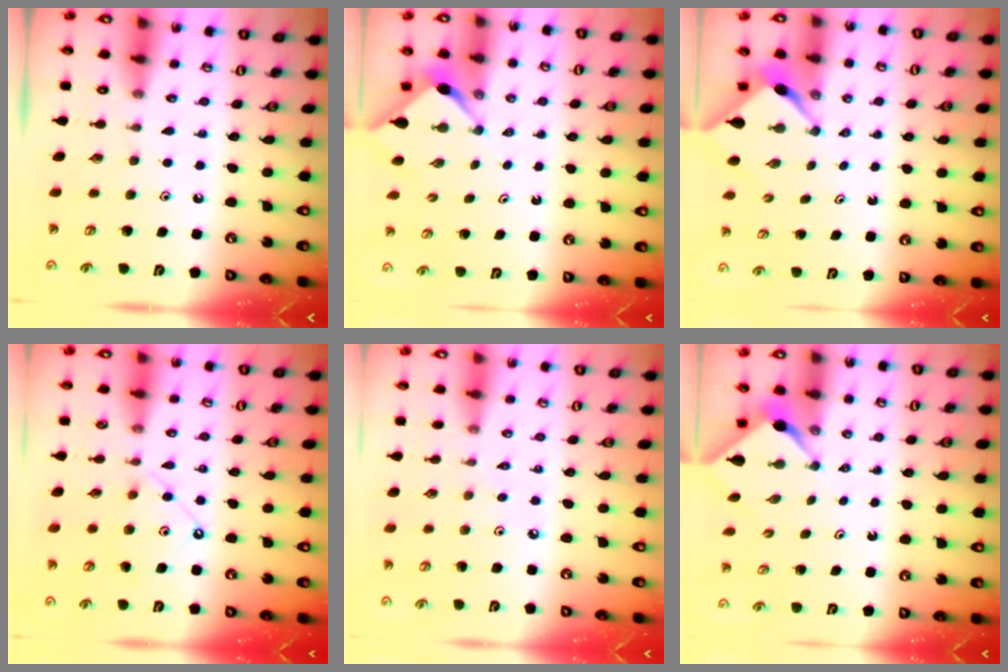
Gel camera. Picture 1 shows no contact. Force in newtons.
{"total": 2.6, "press": 2.5, "slide": 0.4}
{"total": 2.7, "press": 2.7, "slide": 0.3}
{"total": 8.4, "press": 8.4, "slide": 0.9}
{"total": 1.7, "press": 1.6, "slide": 0.3}
{"total": 2.6, "press": 2.6, "slide": 0.2}